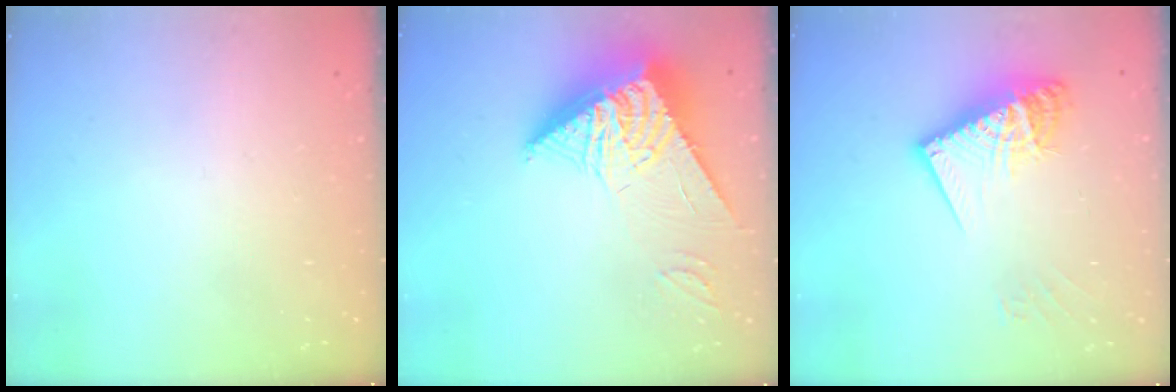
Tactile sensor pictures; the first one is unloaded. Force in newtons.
{"total": 13.1, "press": 13.1, "slide": 1.2}
{"total": 14.7, "press": 14.6, "slide": 1.5}